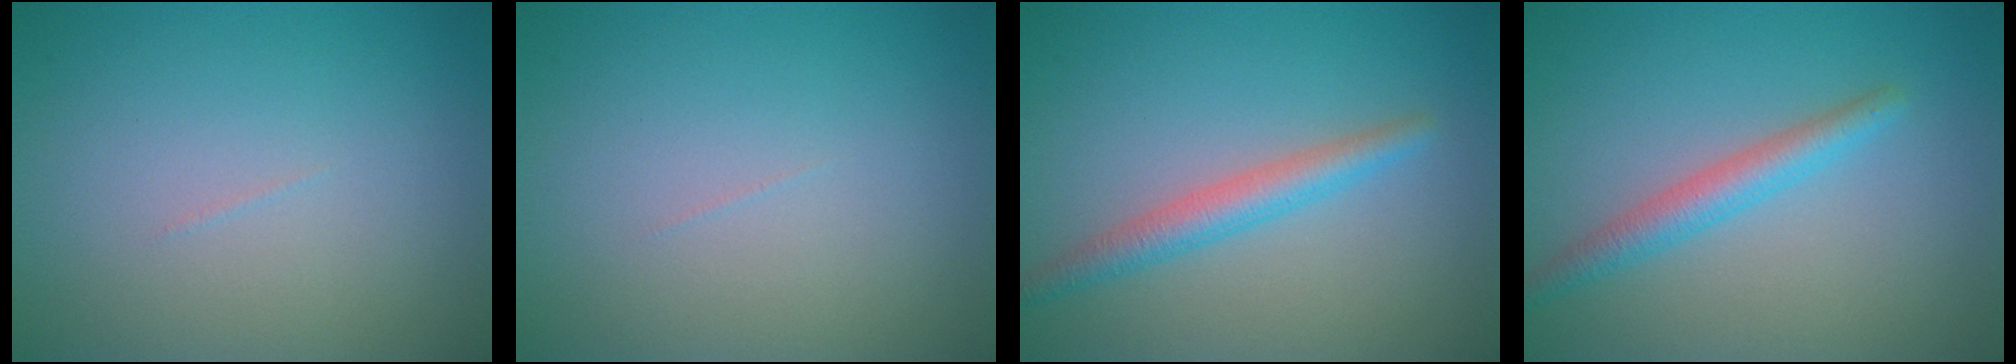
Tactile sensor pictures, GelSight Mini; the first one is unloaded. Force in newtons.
{"total": 0.0}
{"total": 2.8, "press": 2.8, "slide": 0.0}
{"total": 2.7, "press": 2.7, "slide": 0.1}